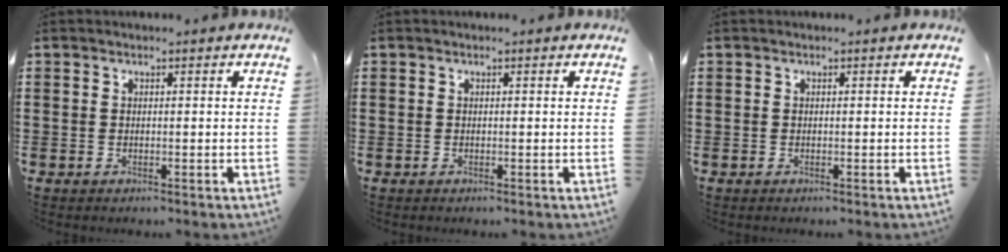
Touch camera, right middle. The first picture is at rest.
{"total": 0.0}
{"total": 0.0}